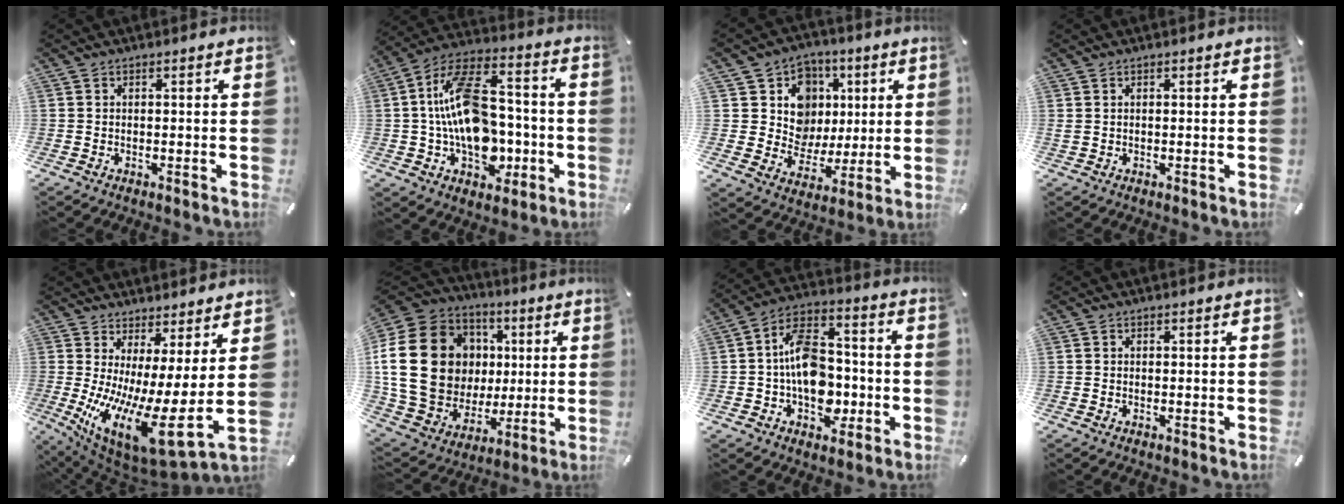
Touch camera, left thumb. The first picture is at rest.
{"total": 18.7, "force": [-1.5, 12.3, 14.1], "torque": [-0.281, 0.019, -0.029]}
{"total": 13.4, "force": [3.0, 12.5, 3.7], "torque": [-0.042, -0.026, 0.063]}
{"total": 0.6, "force": [0.3, 0.4, 0.3], "torque": [-0.005, 0.002, 0.005]}
{"total": 14.2, "force": [-1.9, 2.4, 13.9], "torque": [-0.253, -0.048, -0.026]}
{"total": 26.1, "force": [4.1, 21.0, 15.0], "torque": [-0.307, -0.005, 0.102]}
{"total": 14.5, "force": [-2.3, 10.1, 10.1], "torque": [-0.177, 0.018, -0.037]}
{"total": 0.0}